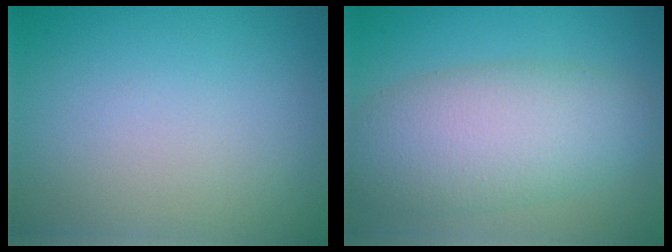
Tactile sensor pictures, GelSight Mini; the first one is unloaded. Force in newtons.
{"total": 7.7, "press": 7.7, "slide": 0.3}